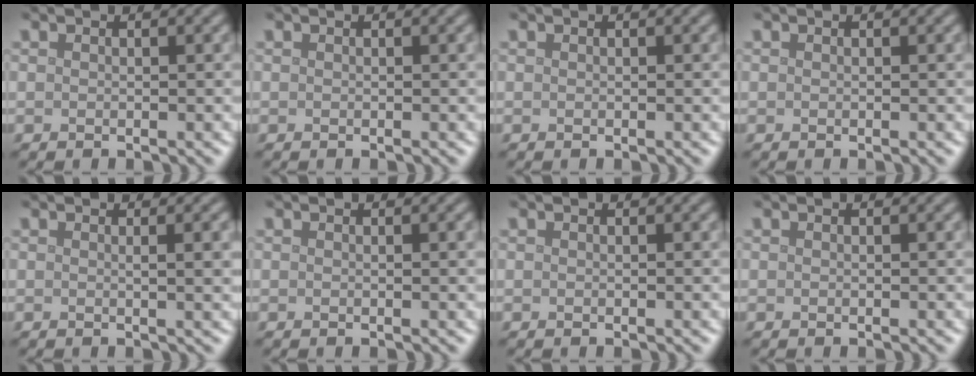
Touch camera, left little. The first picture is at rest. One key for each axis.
{"total": 0.0}
{"total": 0.0}
{"total": 0.0}
{"total": 2.2, "fx": 0.4, "fy": 0.7, "fz": 2.0, "tx": -0.017, "ty": 0.003, "tz": 0.000}
{"total": 0.8, "fx": 0.1, "fy": 0.2, "fz": 0.7, "tx": -0.005, "ty": 0.002, "tz": 0.000}
{"total": 0.0}
{"total": 0.0}